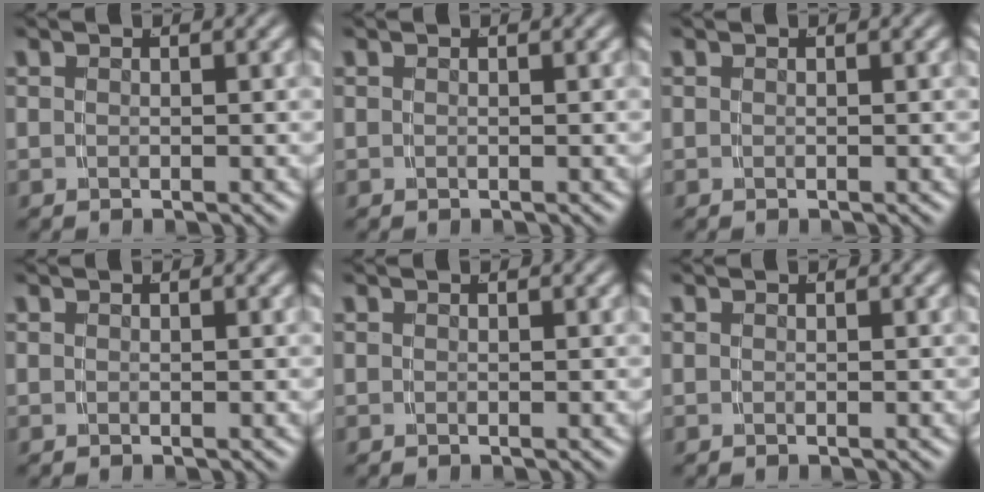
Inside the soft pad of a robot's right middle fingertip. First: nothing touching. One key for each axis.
{"total": 0.0}
{"total": 0.0}
{"total": 0.0}
{"total": 0.0}
{"total": 0.0}